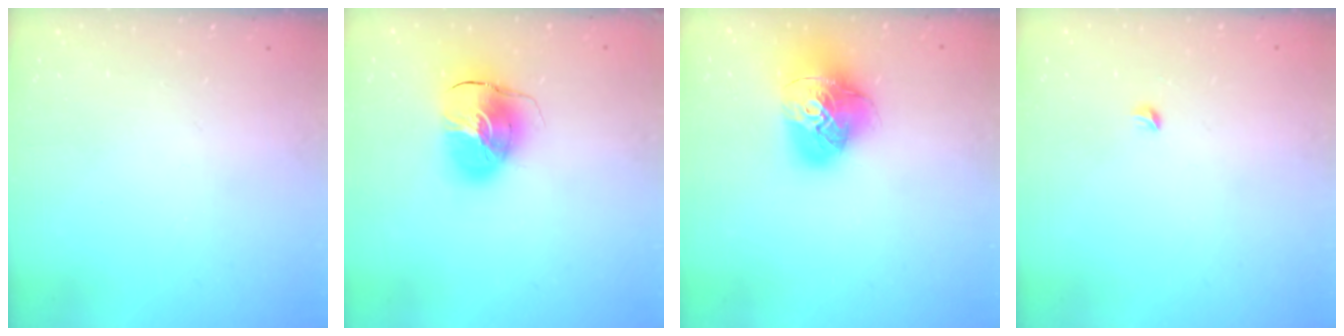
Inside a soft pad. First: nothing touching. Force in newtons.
{"total": 11.5, "press": 11.4, "slide": 1.5}
{"total": 19.2, "press": 19.1, "slide": 2.2}
{"total": 2.7, "press": 2.6, "slide": 0.6}